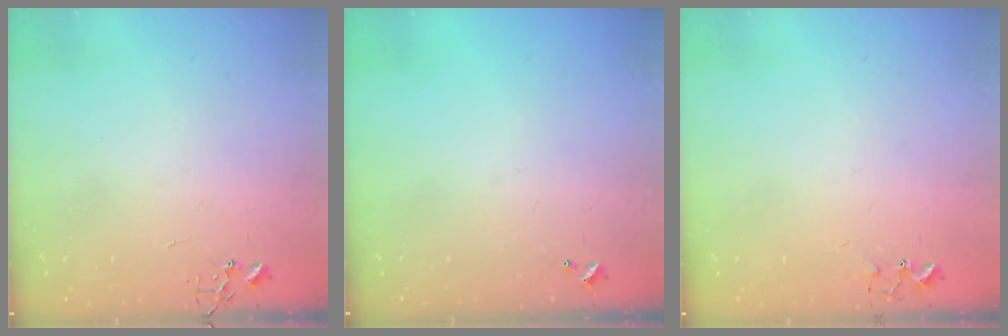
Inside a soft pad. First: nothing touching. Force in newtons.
{"total": 0.0}
{"total": 5.8, "press": 5.7, "slide": 0.7}